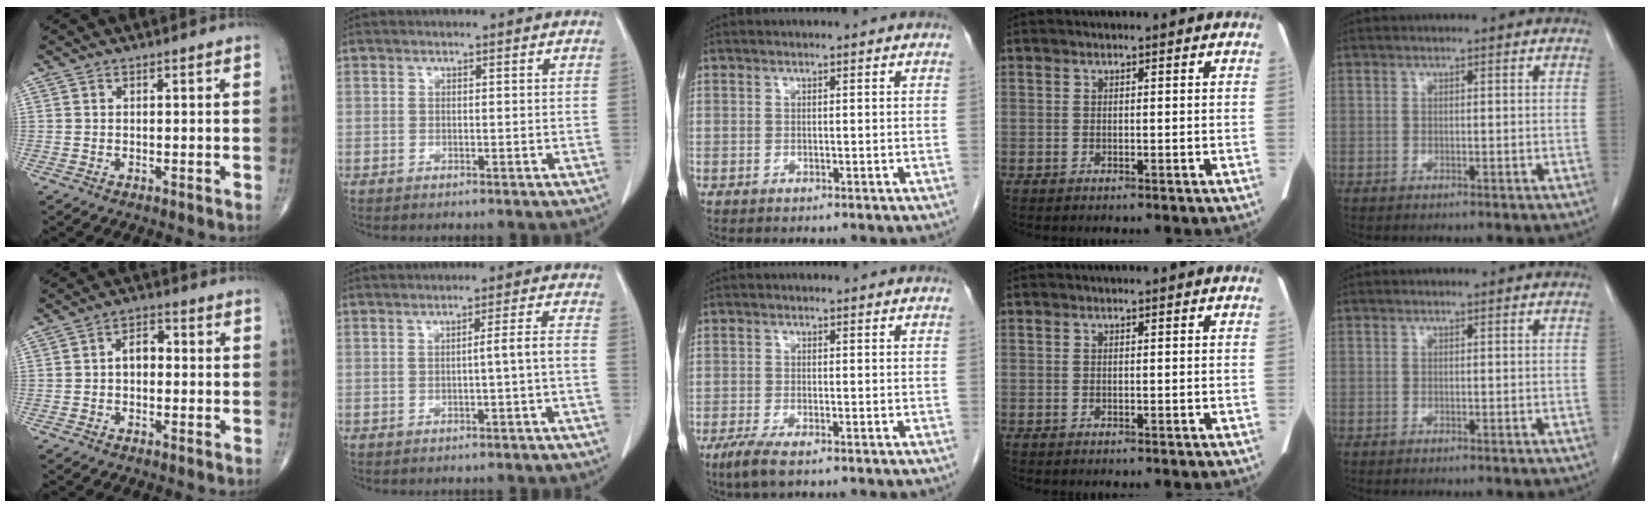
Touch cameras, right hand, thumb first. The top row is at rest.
{"thumb": {"total": 4.3, "force": [-0.3, 2.9, 3.1], "torque": [-0.039, 0.019, -0.014]}, "index": {"total": 2.6, "force": [-0.9, -0.6, 2.4], "torque": [-0.034, 0.003, -0.014]}, "middle": {"total": 3.7, "force": [-2.3, 0.7, 2.7], "torque": [-0.057, -0.010, -0.044]}}